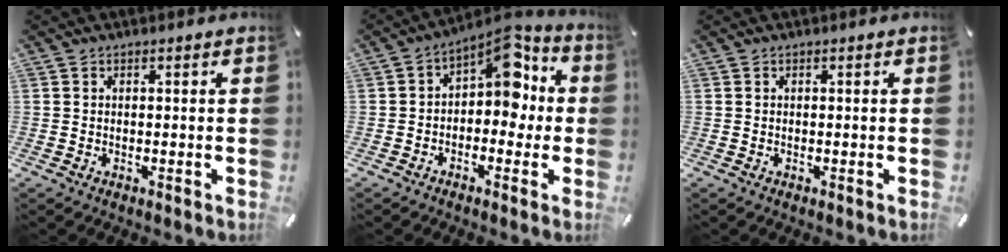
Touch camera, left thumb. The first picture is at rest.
{"total": 9.4, "force": [3.5, 6.1, 6.3], "torque": [-0.073, -0.032, 0.057]}
{"total": 0.0}